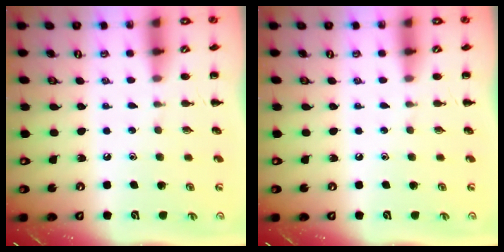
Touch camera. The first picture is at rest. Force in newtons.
{"total": 0.0}